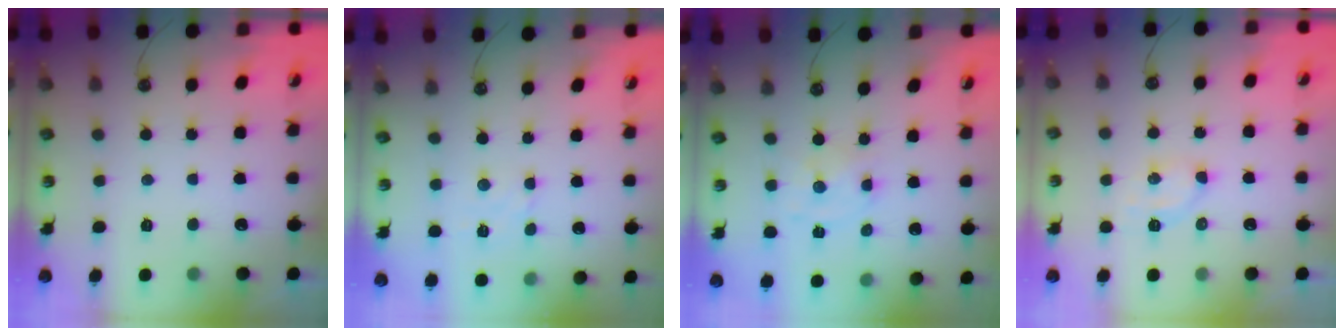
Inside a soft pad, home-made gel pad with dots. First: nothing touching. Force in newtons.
{"total": 1.5, "press": 1.4, "slide": 0.6}
{"total": 2.8, "press": 2.7, "slide": 0.7}
{"total": 4.3, "press": 4.3, "slide": 0.4}